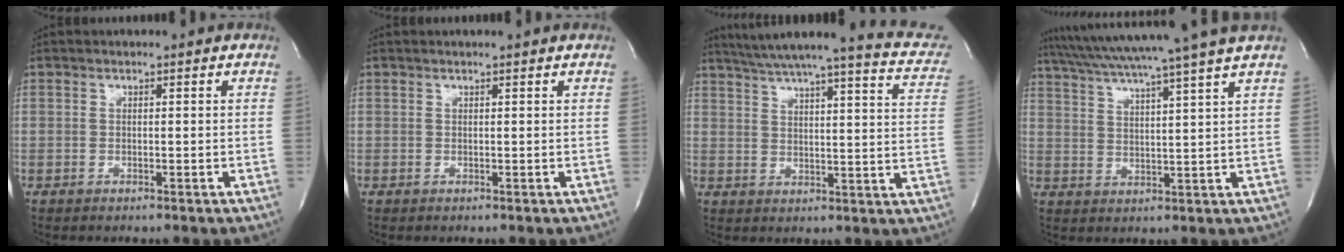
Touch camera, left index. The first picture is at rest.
{"total": 1.1, "force": [1.0, -0.3, 0.4], "torque": [-0.011, 0.004, 0.019]}
{"total": 21.3, "force": [18.0, 1.9, 11.1], "torque": [-0.157, -0.018, 0.217]}
{"total": 15.5, "force": [13.2, -2.4, 7.8], "torque": [-0.140, -0.011, 0.190]}